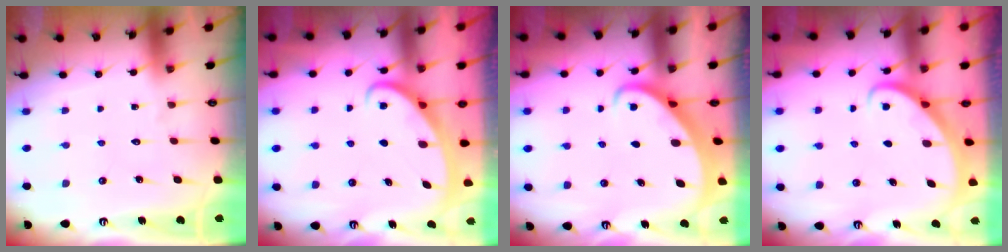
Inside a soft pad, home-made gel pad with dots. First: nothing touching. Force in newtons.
{"total": 2.7, "press": 2.7, "slide": 0.3}
{"total": 3.0, "press": 3.0, "slide": 0.3}
{"total": 3.0, "press": 3.0, "slide": 0.2}